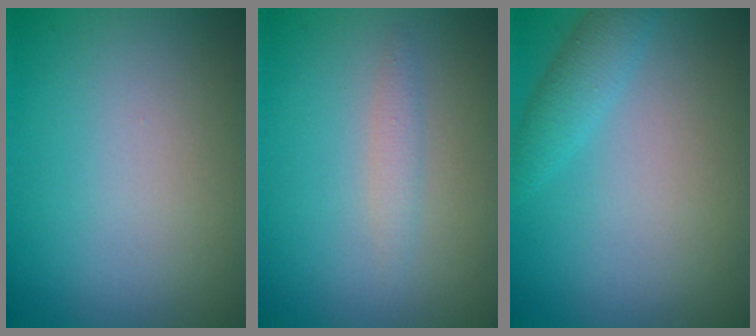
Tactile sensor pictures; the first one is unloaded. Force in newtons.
{"total": 1.2, "press": 1.2, "slide": 0.0}
{"total": 1.9, "press": 1.9, "slide": 0.1}